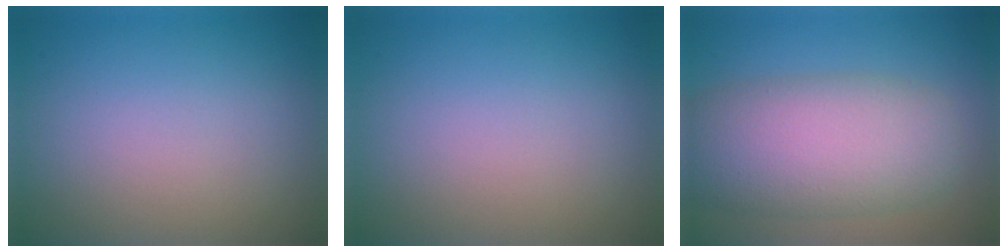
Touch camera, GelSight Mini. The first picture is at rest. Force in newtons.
{"total": 0.0}
{"total": 8.5, "press": 8.5, "slide": 0.4}